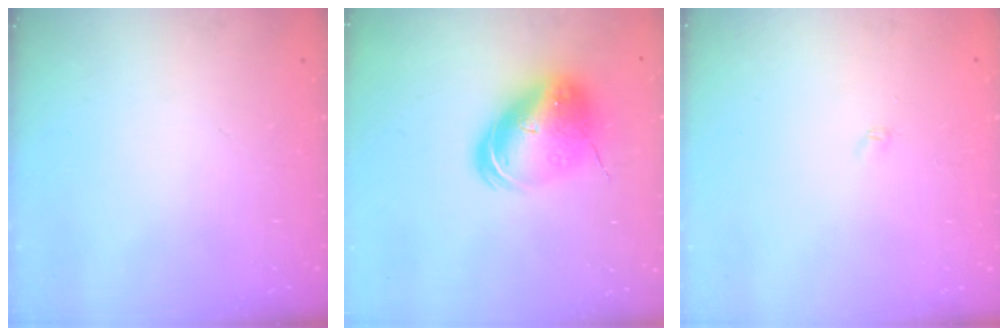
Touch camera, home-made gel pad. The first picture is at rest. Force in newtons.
{"total": 13.0, "press": 12.7, "slide": 2.4}
{"total": 2.1, "press": 2.0, "slide": 0.3}